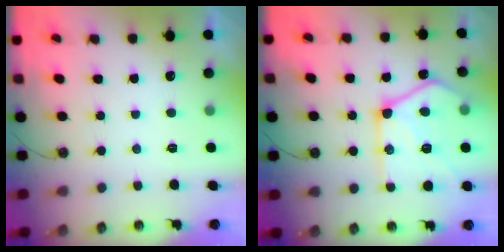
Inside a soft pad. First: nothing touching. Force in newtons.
{"total": 21.8, "press": 21.6, "slide": 2.2}